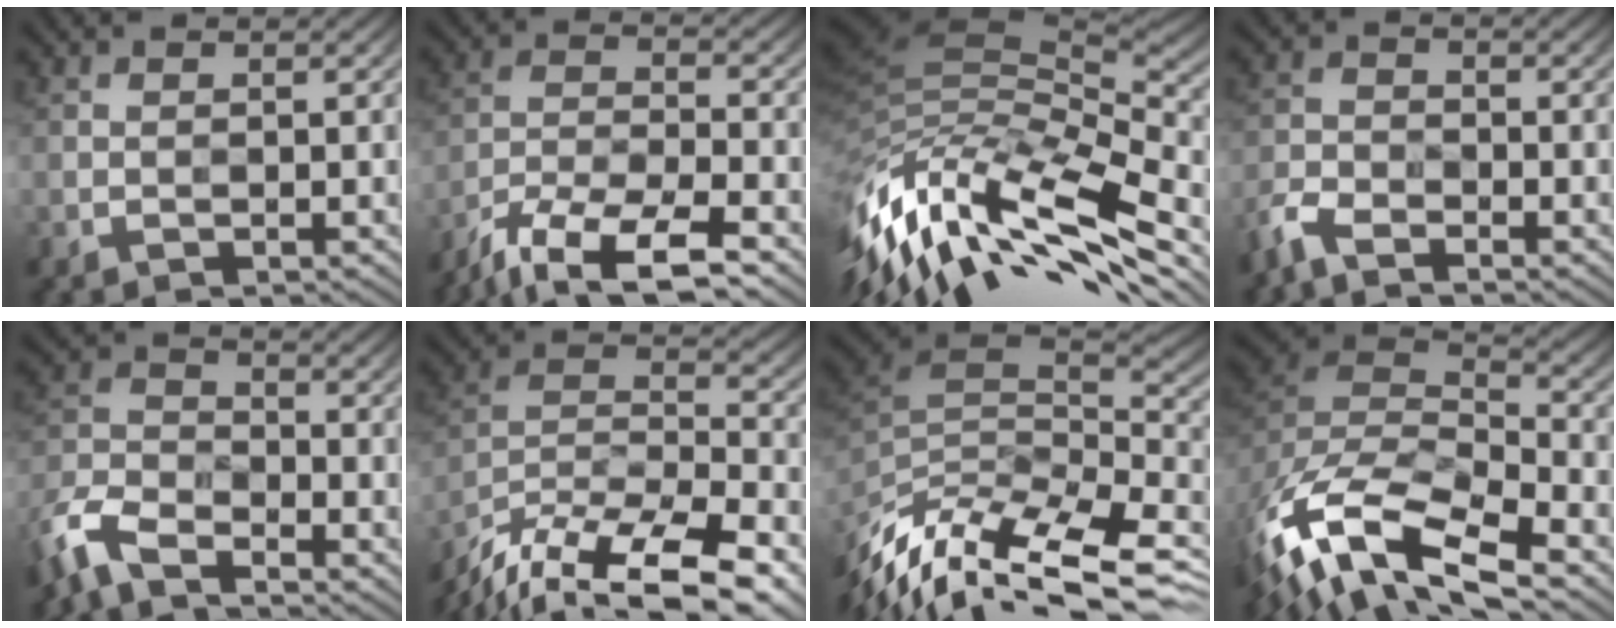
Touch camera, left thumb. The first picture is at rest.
{"total": 10.8, "force": [-8.0, 3.2, 6.6], "torque": [-0.134, -0.010, -0.150]}
{"total": 15.2, "force": [-8.0, 6.8, 11.0], "torque": [-0.264, -0.014, -0.141]}
{"total": 4.1, "force": [-3.5, 1.3, 1.9], "torque": [-0.046, -0.010, -0.084]}
{"total": 7.5, "force": [-5.7, 2.9, 4.0], "torque": [-0.092, -0.013, -0.134]}
{"total": 17.7, "force": [-14.2, 5.5, 9.1], "torque": [-0.183, -0.027, -0.228]}
{"total": 14.7, "force": [-8.4, 6.4, 10.3], "torque": [-0.260, -0.004, -0.146]}
{"total": 14.0, "force": [-9.2, 5.8, 8.8], "torque": [-0.219, -0.023, -0.156]}